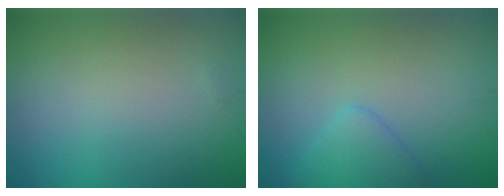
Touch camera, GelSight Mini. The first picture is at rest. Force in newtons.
{"total": 2.3, "press": 2.3, "slide": 0.2}